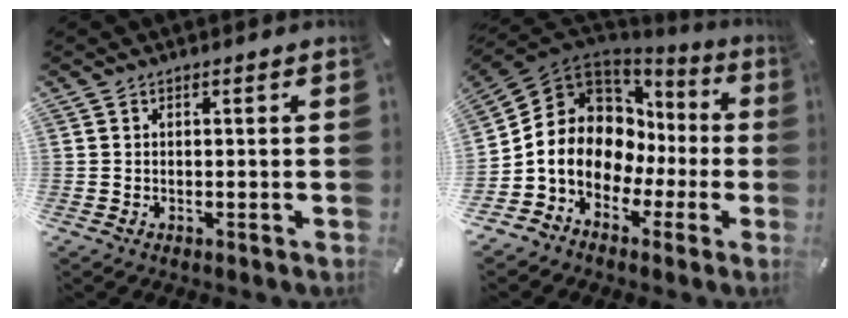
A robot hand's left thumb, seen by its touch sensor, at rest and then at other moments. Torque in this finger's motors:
{"motor_torque": [0.34, 2.29, 1.55, 1.22, 0.24]}